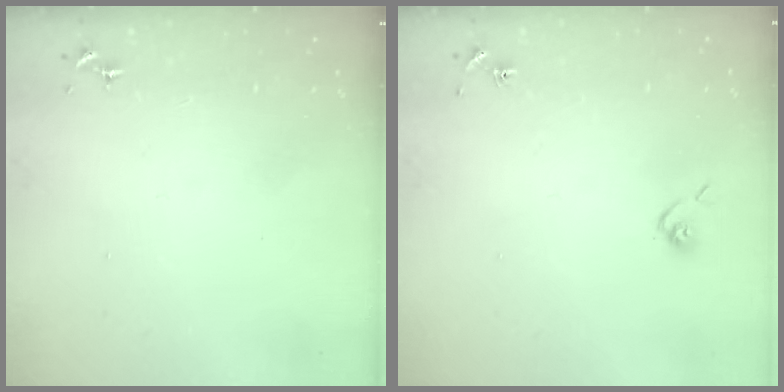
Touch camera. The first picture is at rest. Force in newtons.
{"total": 5.5, "press": 5.4, "slide": 0.5}